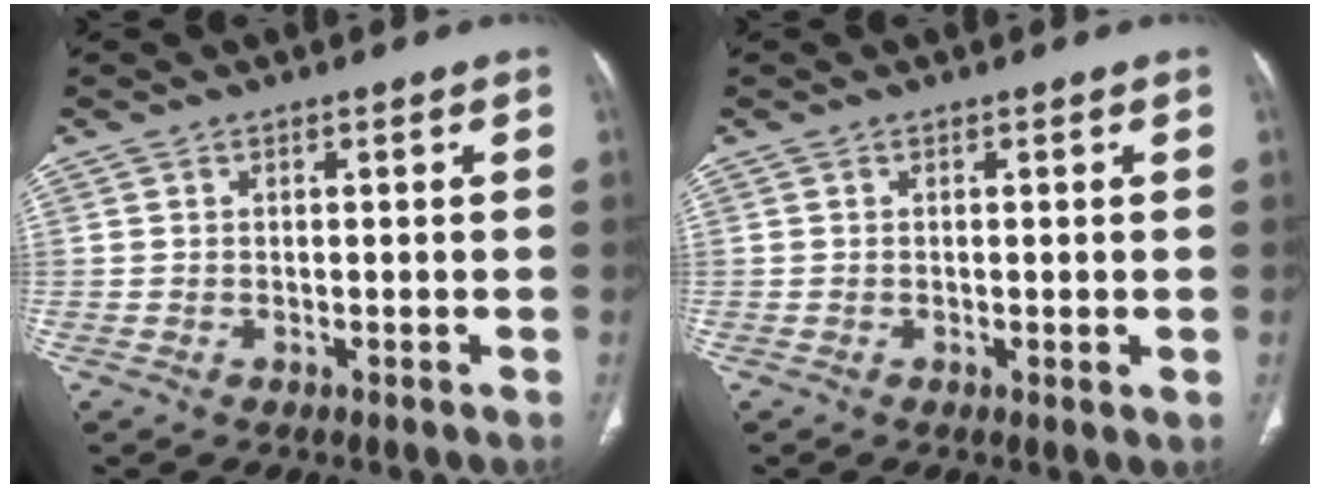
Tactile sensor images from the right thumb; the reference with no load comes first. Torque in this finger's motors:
{"motor_torque": [-0.37, 0.18, -0.19, -0.15, -0.02]}